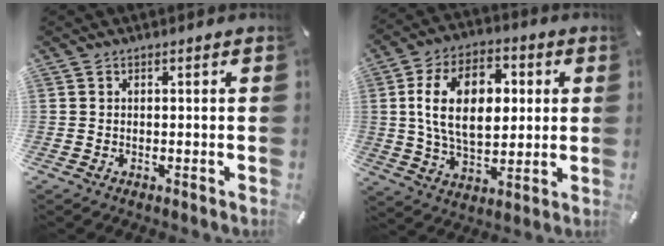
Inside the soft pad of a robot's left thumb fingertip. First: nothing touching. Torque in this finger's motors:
{"motor_torque": [0.45, 1.75, 2.13, -0.63, 0.72]}